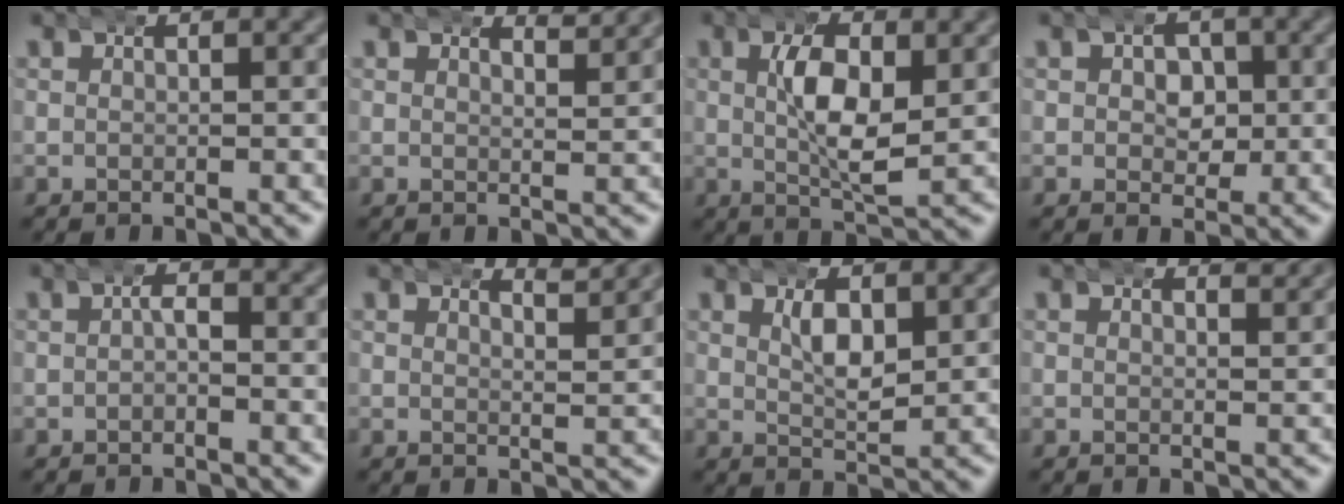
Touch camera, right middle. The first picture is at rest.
{"total": 2.0, "force": [1.9, -0.1, 0.5], "torque": [-0.005, -0.010, 0.030]}
{"total": 4.7, "force": [0.6, 1.7, 4.4], "torque": [-0.078, -0.011, 0.013]}
{"total": 2.5, "force": [0.1, 2.2, 1.0], "torque": [-0.010, -0.008, 0.001]}
{"total": 1.0, "force": [-0.3, 0.5, 0.8], "torque": [-0.015, -0.004, -0.005]}
{"total": 2.4, "force": [2.3, -0.1, 0.7], "torque": [-0.009, -0.012, 0.037]}
{"total": 2.4, "force": [1.1, 0.9, 2.0], "torque": [-0.032, -0.012, 0.020]}
{"total": 1.5, "force": [1.5, 0.1, 0.5], "torque": [-0.002, -0.005, 0.021]}